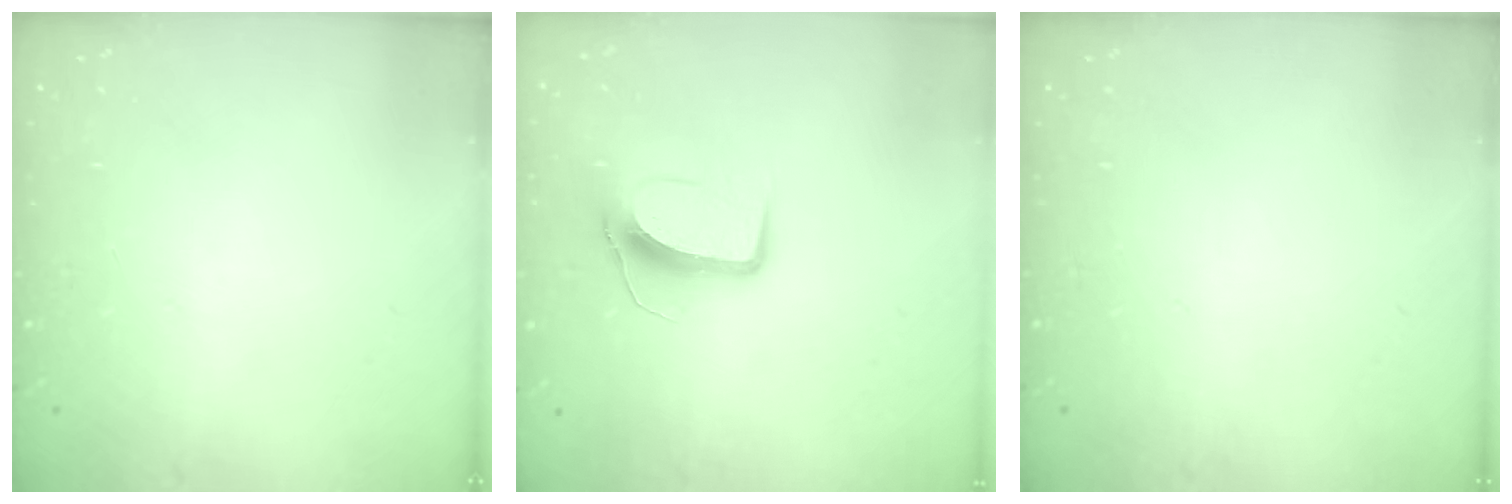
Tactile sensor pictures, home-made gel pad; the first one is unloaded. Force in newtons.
{"total": 9.7, "press": 9.7, "slide": 0.6}
{"total": 0.0}